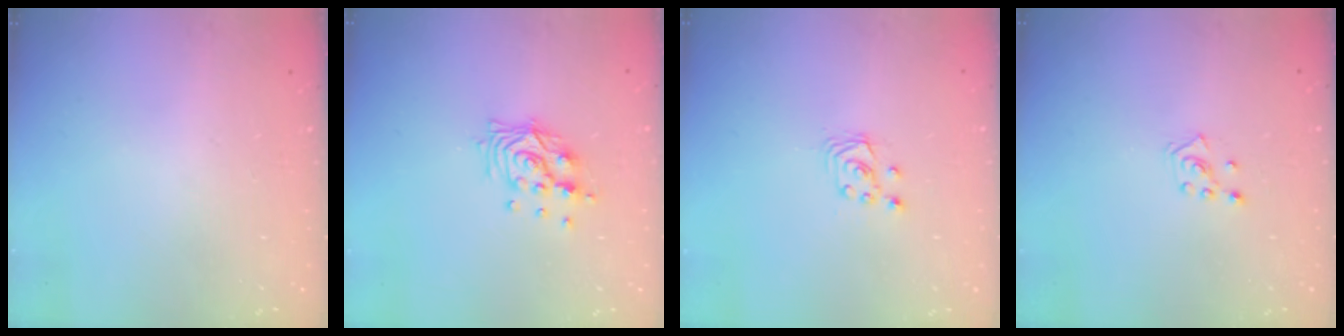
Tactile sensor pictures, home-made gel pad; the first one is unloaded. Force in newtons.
{"total": 11.1, "press": 11.1, "slide": 0.9}
{"total": 2.5, "press": 2.5, "slide": 0.3}
{"total": 2.8, "press": 2.7, "slide": 0.7}